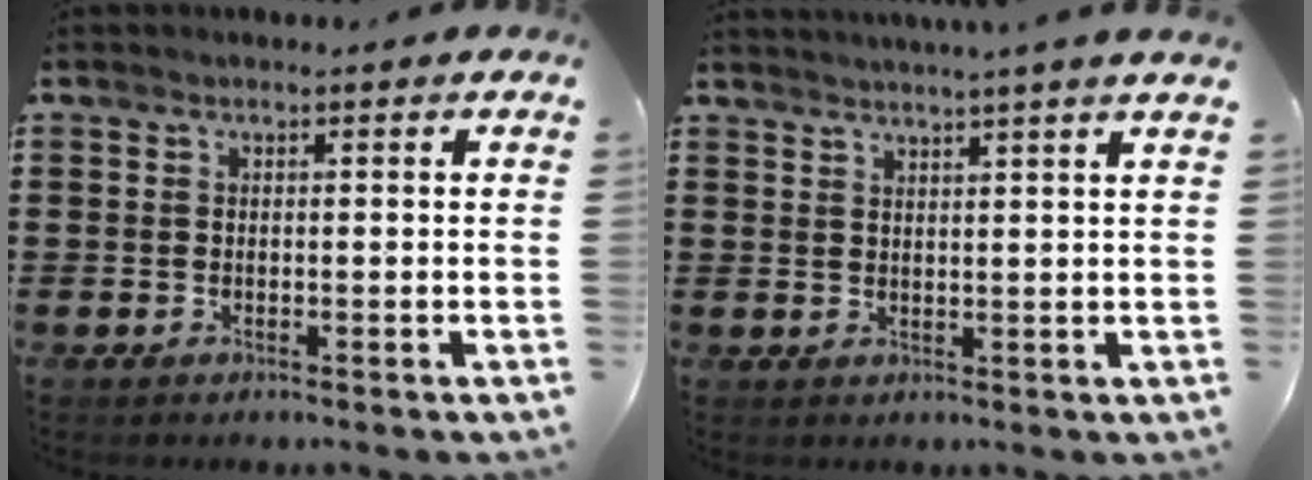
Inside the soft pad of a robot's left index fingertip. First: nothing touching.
{"total": 2.4, "force": [2.1, -1.0, 0.4], "torque": [-0.010, -0.008, 0.040]}